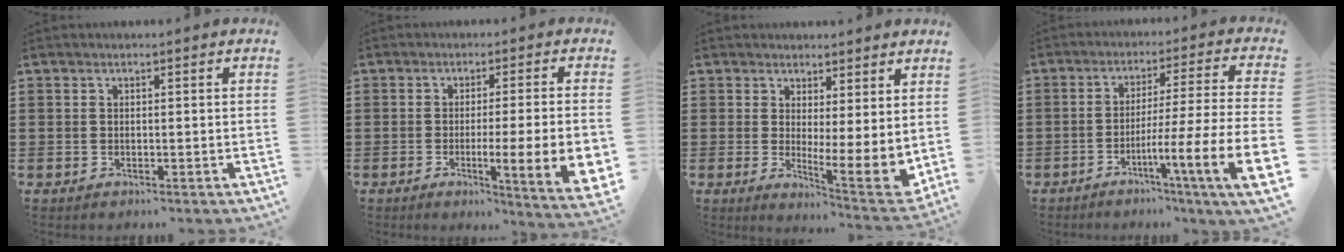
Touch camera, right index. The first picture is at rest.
{"total": 7.3, "force": [-1.5, 0.6, 7.1], "torque": [-0.106, -0.016, -0.027]}
{"total": 4.0, "force": [1.7, 0.7, 3.6], "torque": [-0.051, -0.039, 0.029]}
{"total": 5.9, "force": [-2.6, -0.3, 5.3], "torque": [-0.097, -0.037, -0.061]}